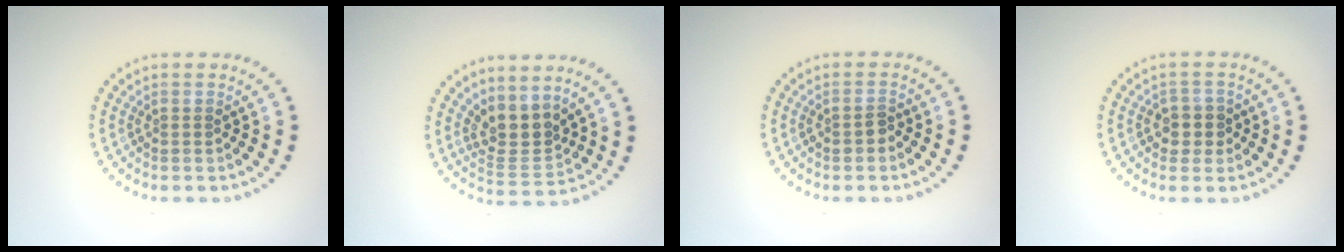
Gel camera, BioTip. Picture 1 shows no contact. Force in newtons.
{"total": 3.1, "press": 2.4, "slide": 2.0}
{"total": 1.2, "press": 1.1, "slide": 0.3}
{"total": 2.3, "press": 2.1, "slide": 1.0}